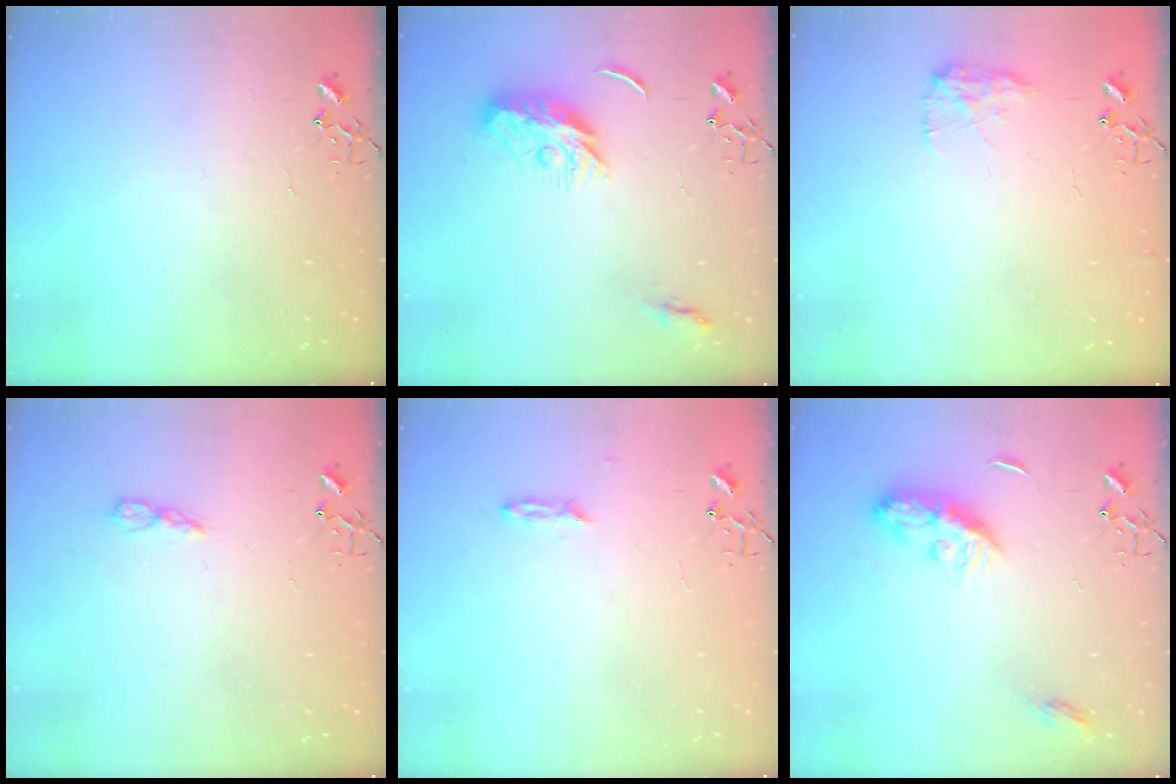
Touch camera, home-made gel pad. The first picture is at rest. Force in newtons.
{"total": 10.2, "press": 10.2, "slide": 0.1}
{"total": 8.7, "press": 8.6, "slide": 0.5}
{"total": 5.0, "press": 5.0, "slide": 0.6}
{"total": 2.3, "press": 2.2, "slide": 0.4}
{"total": 9.7, "press": 9.7, "slide": 0.1}